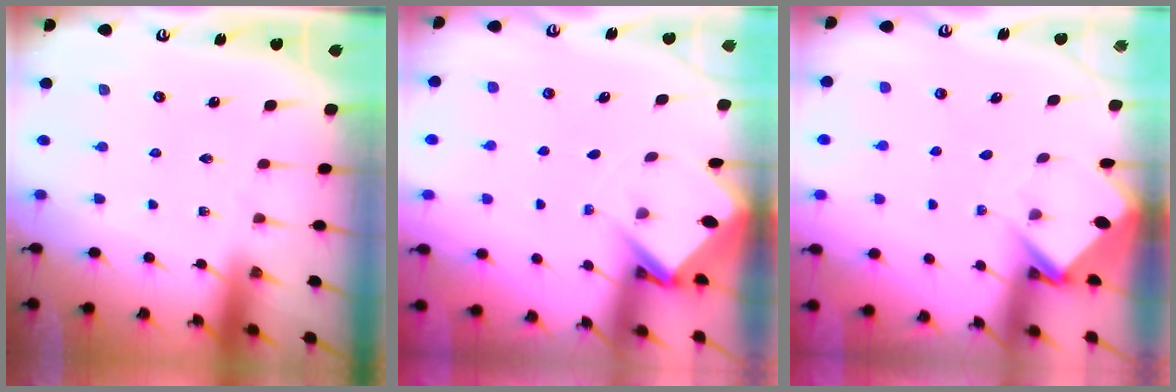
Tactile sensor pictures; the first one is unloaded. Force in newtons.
{"total": 3.2, "press": 3.2, "slide": 0.2}
{"total": 3.9, "press": 3.9, "slide": 0.2}